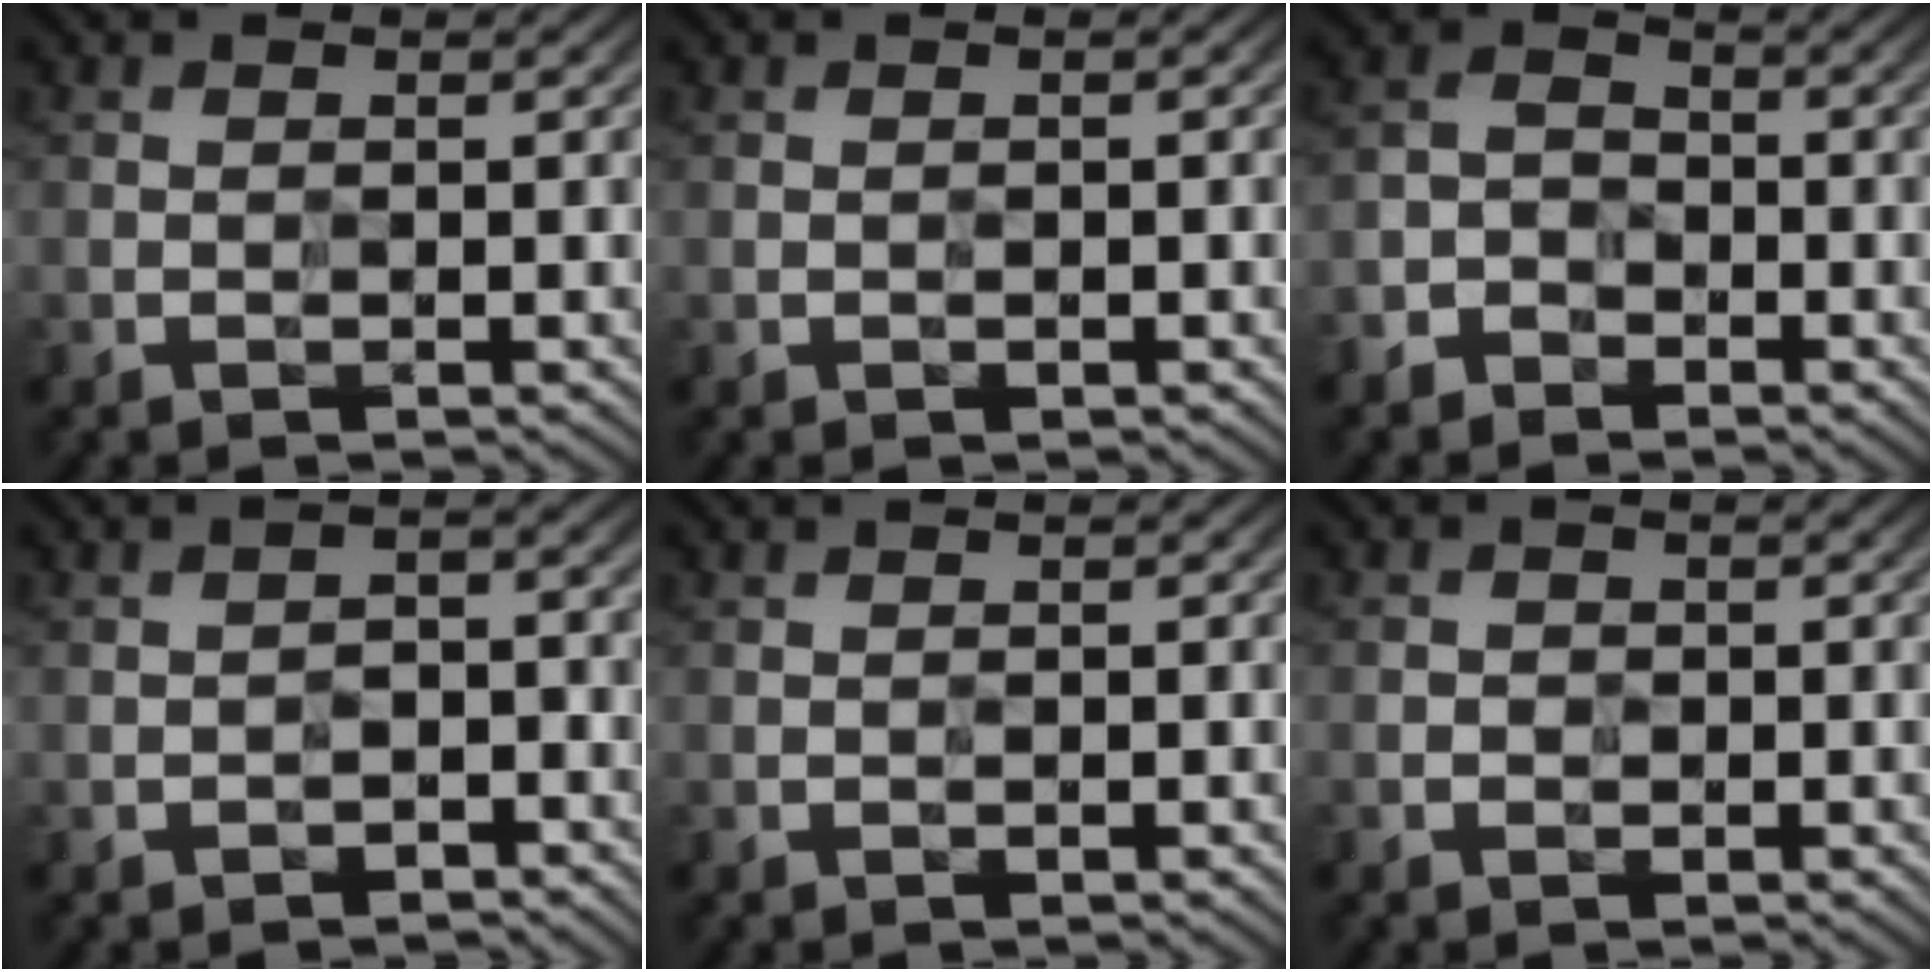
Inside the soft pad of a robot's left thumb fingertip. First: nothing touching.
{"total": 0.0}
{"total": 3.8, "force": [-2.7, 2.6, 1.0], "torque": [-0.016, 0.002, -0.061]}
{"total": 2.6, "force": [-1.6, 1.6, 1.4], "torque": [-0.019, 0.000, -0.030]}
{"total": 0.0}
{"total": 0.9, "force": [-0.4, 0.8, 0.1], "torque": [0.003, -0.006, -0.010]}